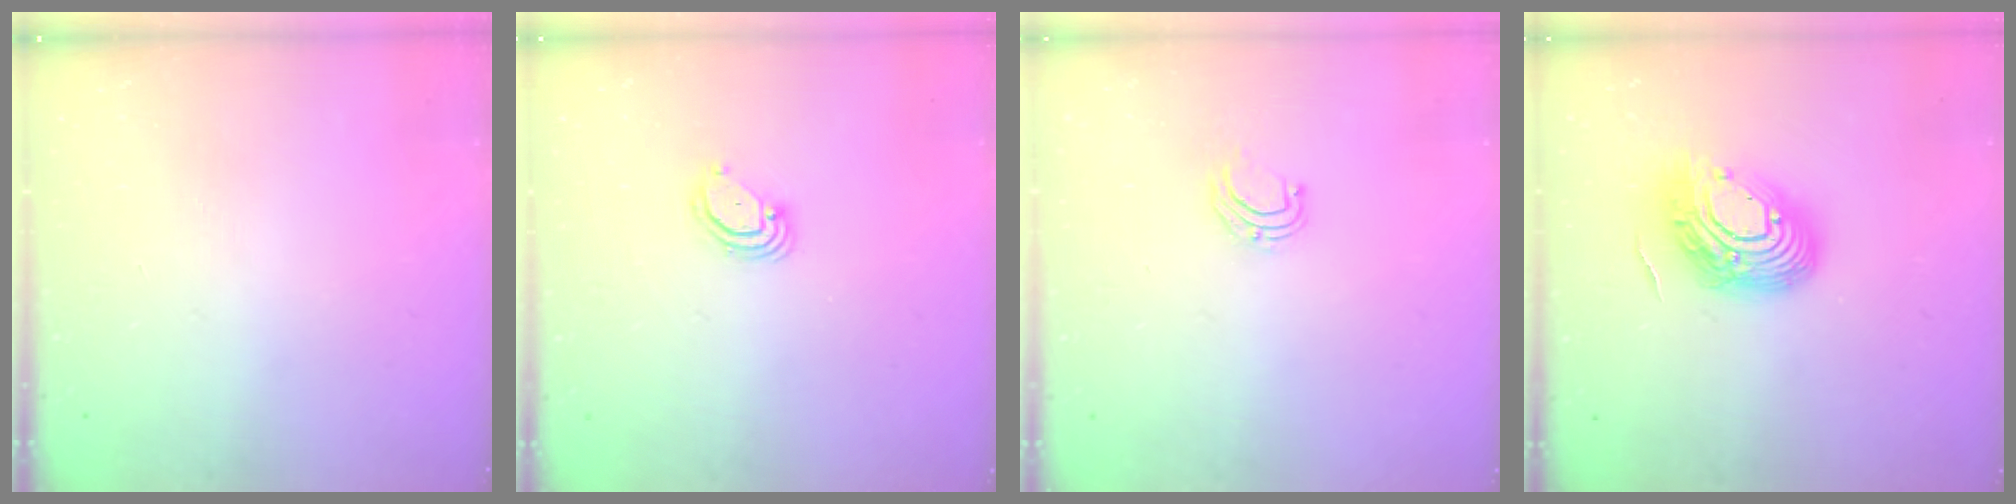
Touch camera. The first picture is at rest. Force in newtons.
{"total": 3.1, "press": 3.1, "slide": 0.2}
{"total": 4.8, "press": 4.8, "slide": 0.3}
{"total": 16.1, "press": 16.0, "slide": 1.1}